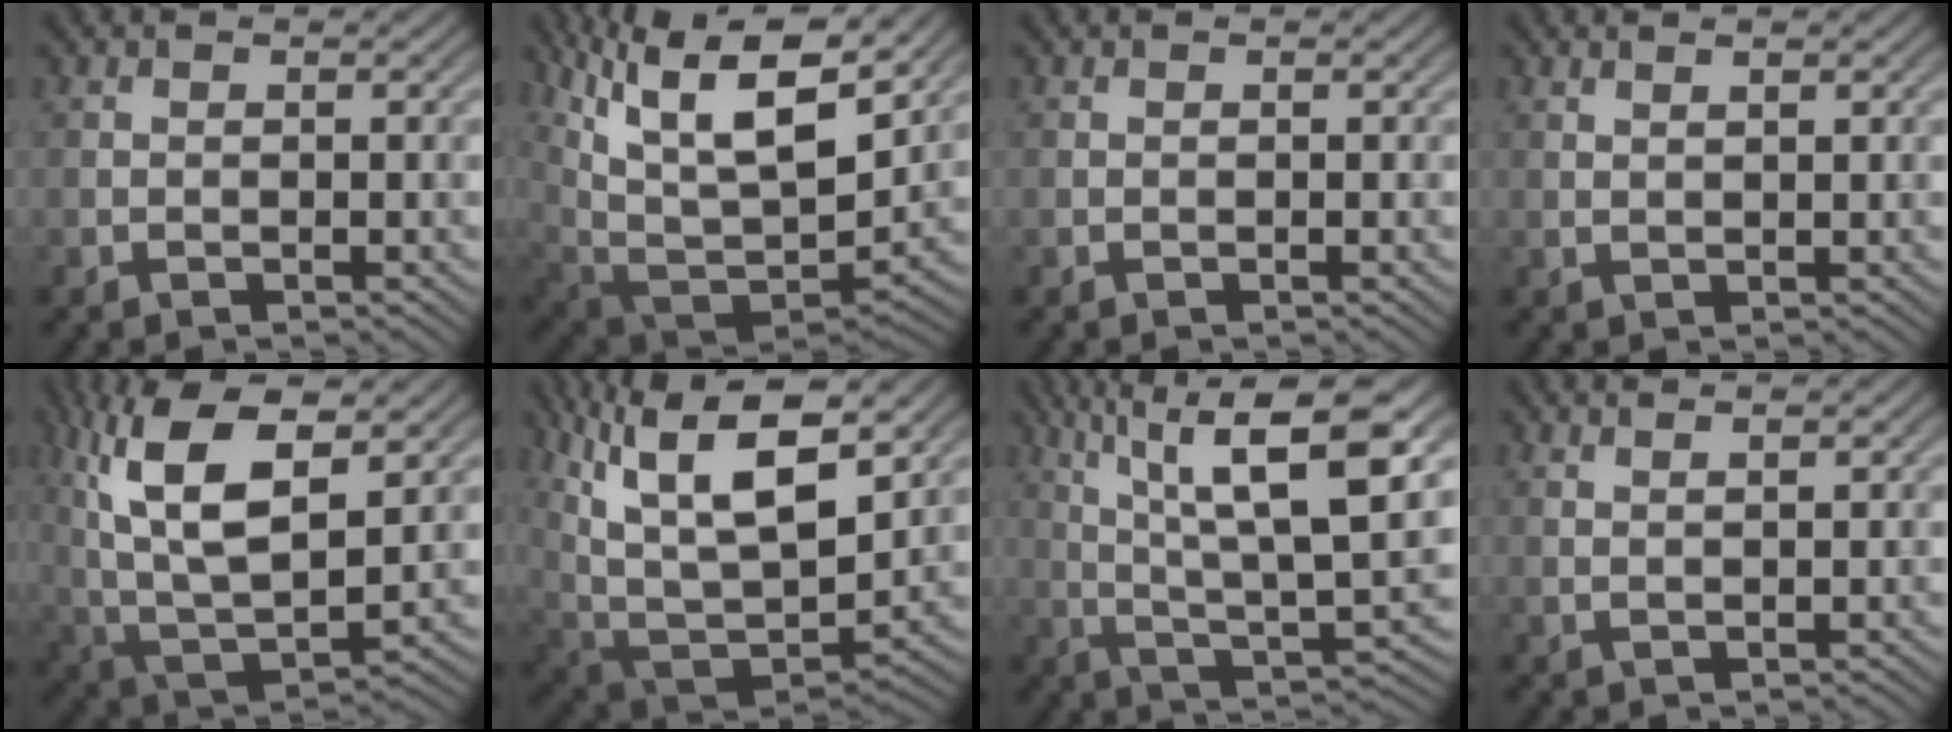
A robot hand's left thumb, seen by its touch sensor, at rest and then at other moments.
{"total": 16.8, "force": [8.5, 7.4, 12.5], "torque": [-0.269, 0.015, 0.156]}
{"total": 0.0}
{"total": 0.9, "force": [0.6, -0.5, 0.6], "torque": [-0.003, -0.003, 0.010]}
{"total": 14.4, "force": [5.0, 6.2, 12.0], "torque": [-0.259, 0.004, 0.099]}
{"total": 19.3, "force": [8.6, 9.7, 14.3], "torque": [-0.307, 0.026, 0.163]}
{"total": 14.6, "force": [5.7, 3.6, 13.0], "torque": [-0.222, 0.002, 0.105]}
{"total": 1.6, "force": [1.1, -0.2, 1.2], "torque": [-0.011, -0.001, 0.015]}